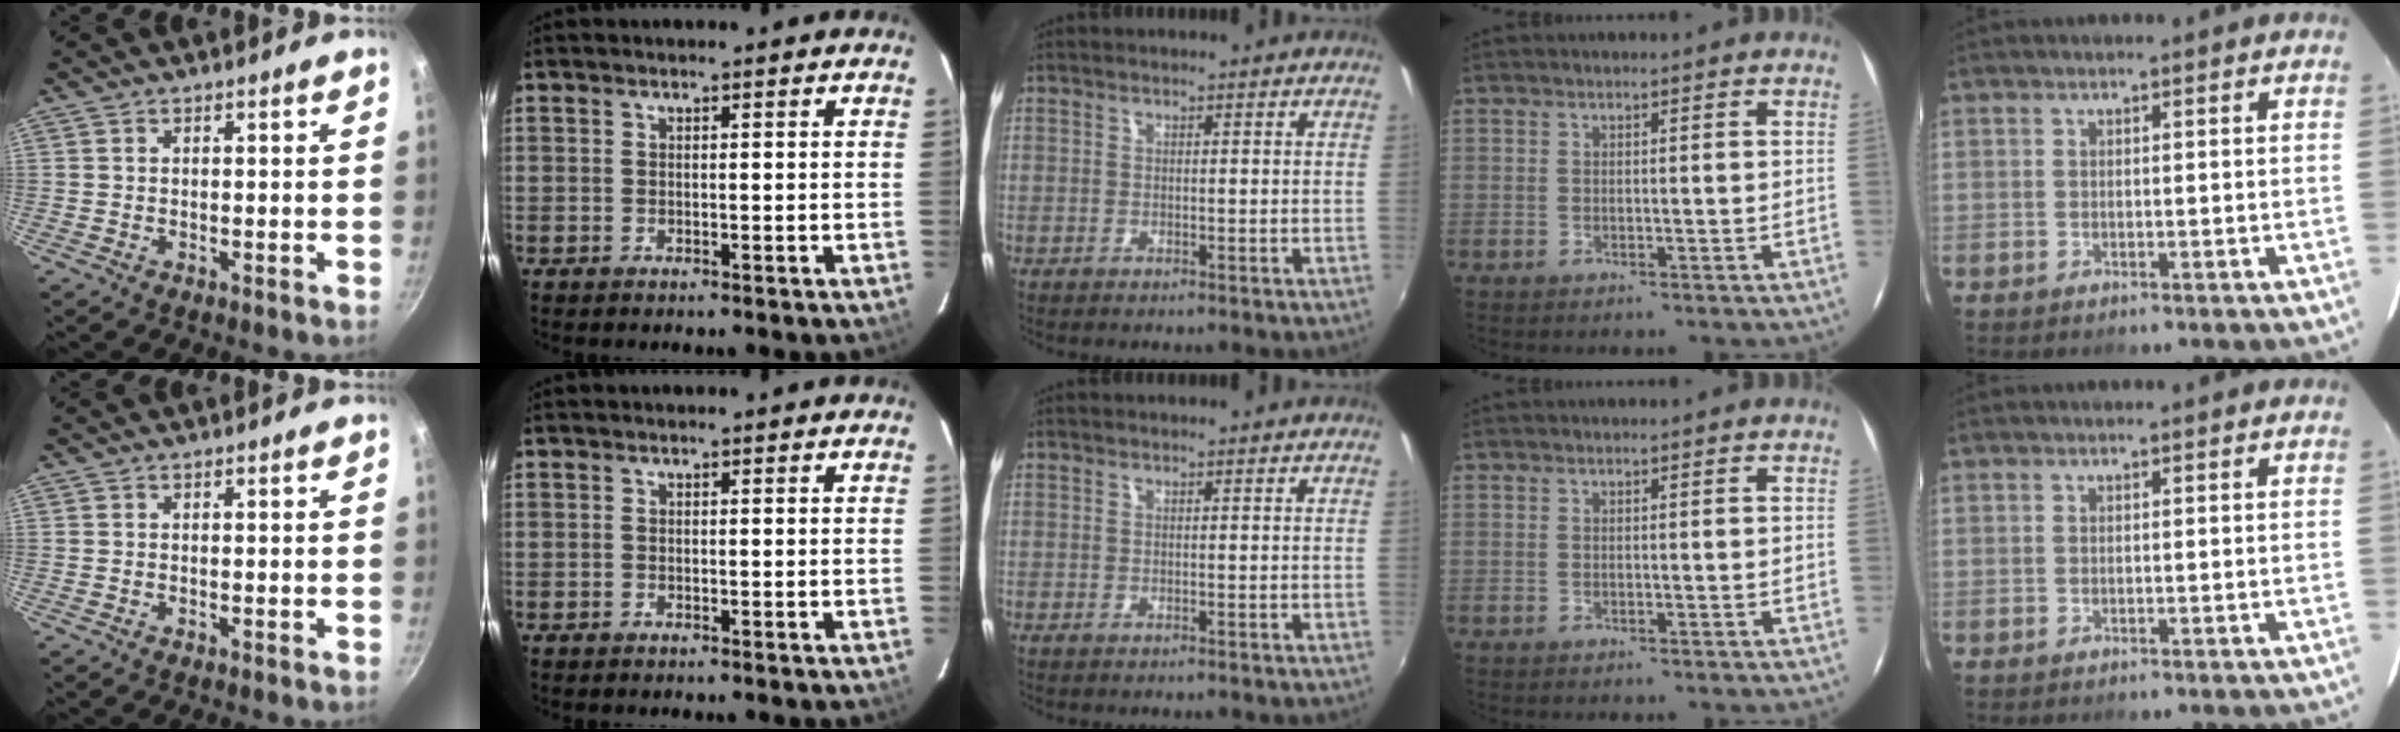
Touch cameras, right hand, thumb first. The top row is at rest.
{}